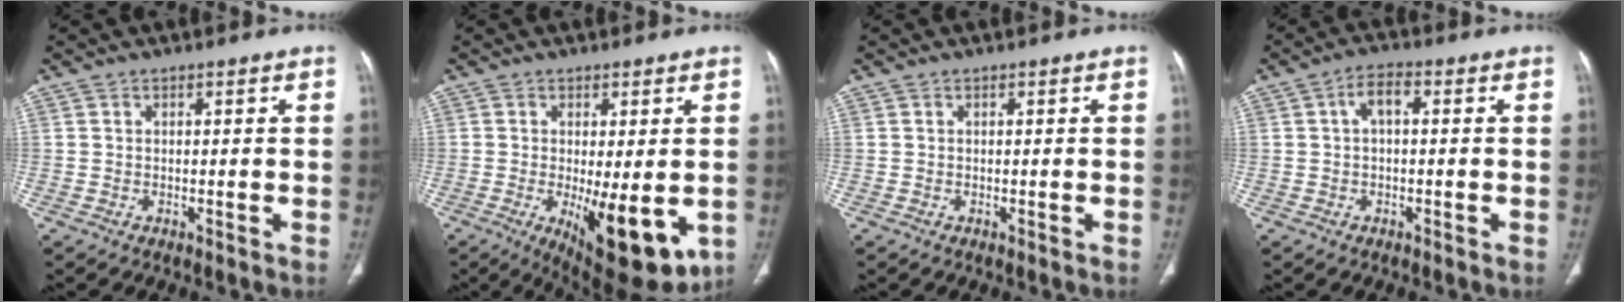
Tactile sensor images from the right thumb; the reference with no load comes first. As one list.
[{"total": 13.6, "force": [-3.2, 4.8, 12.3], "torque": [-0.167, -0.027, -0.030]}, {"total": 0.0}, {"total": 4.0, "force": [0.6, 2.0, 3.4], "torque": [-0.061, 0.015, 0.006]}]